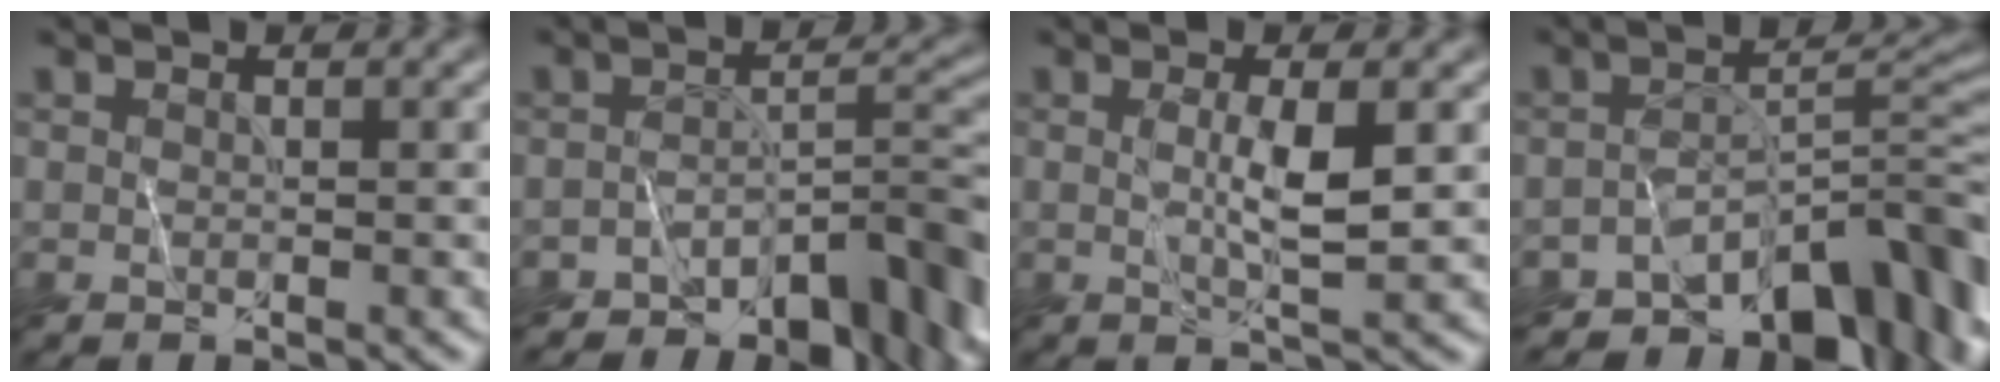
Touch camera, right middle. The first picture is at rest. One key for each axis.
{"total": 9.0, "fx": -6.2, "fy": 3.5, "fz": 5.5, "tx": -0.060, "ty": 0.006, "tz": -0.095}
{"total": 3.1, "fx": 0.4, "fy": 0.4, "fz": 3.0, "tx": -0.058, "ty": 0.001, "tz": 0.009}
{"total": 11.2, "fx": -7.4, "fy": 4.8, "fz": 6.8, "tx": -0.075, "ty": 0.002, "tz": -0.118}